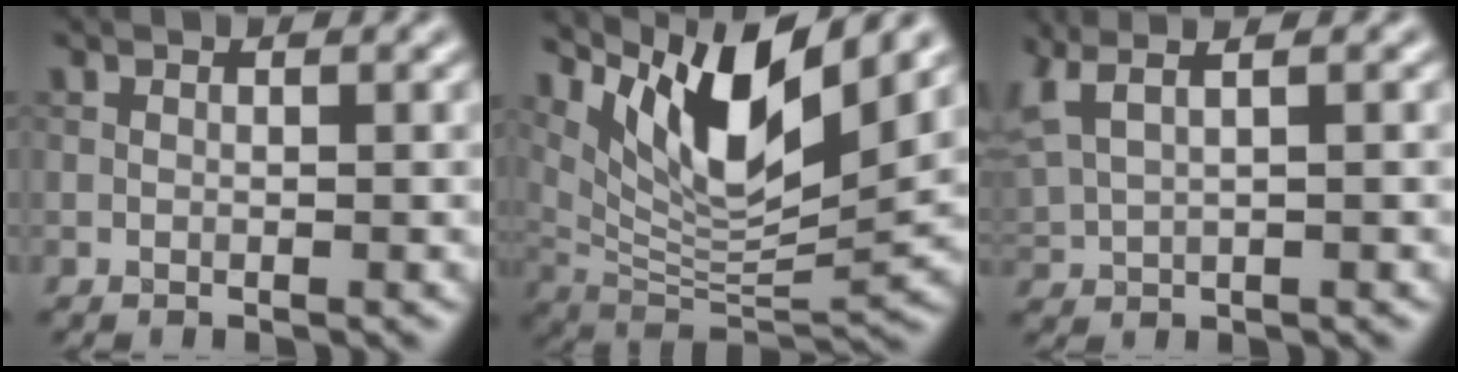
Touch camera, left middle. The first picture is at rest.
{"total": 10.2, "force": [5.6, 3.0, 8.0], "torque": [-0.138, -0.012, 0.112]}
{"total": 5.2, "force": [3.2, 2.1, 3.5], "torque": [-0.085, 0.027, 0.057]}